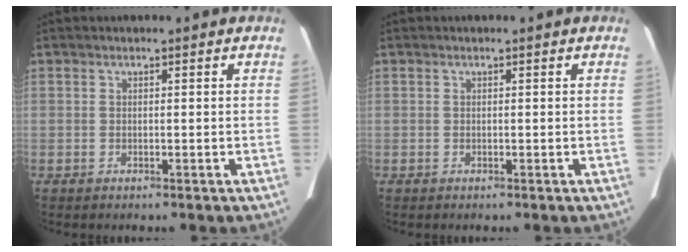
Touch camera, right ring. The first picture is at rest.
{"total": 0.0}